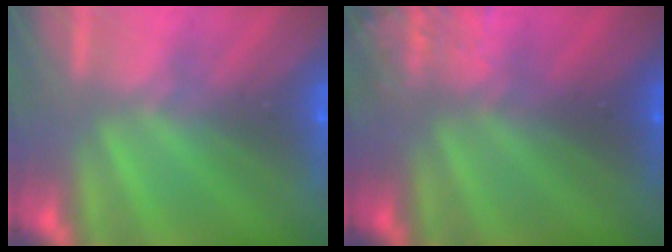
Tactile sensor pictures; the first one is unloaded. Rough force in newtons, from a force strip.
{"total": 3.5}